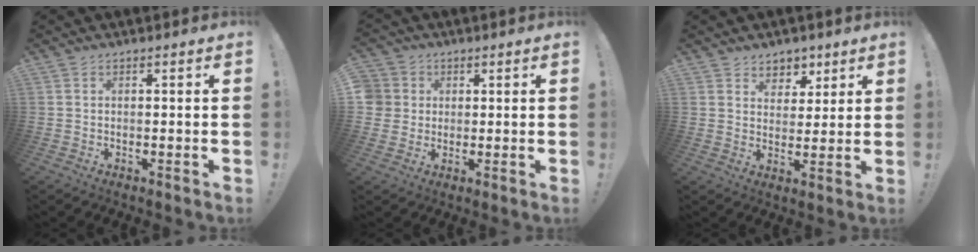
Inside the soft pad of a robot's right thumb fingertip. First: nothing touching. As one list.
[{"total": 5.7, "force": [0.8, 5.6, 1.1], "torque": [-0.025, -0.008, 0.012]}, {"total": 6.5, "force": [4.1, 5.0, 0.7], "torque": [-0.004, -0.033, 0.080]}]